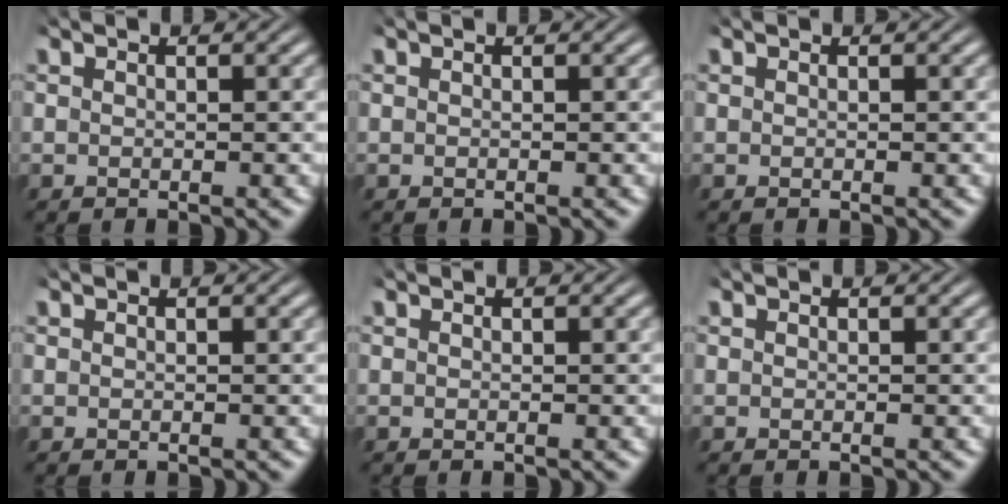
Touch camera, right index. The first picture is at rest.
{"total": 0.0}
{"total": 0.0}
{"total": 0.0}
{"total": 0.0}
{"total": 0.0}